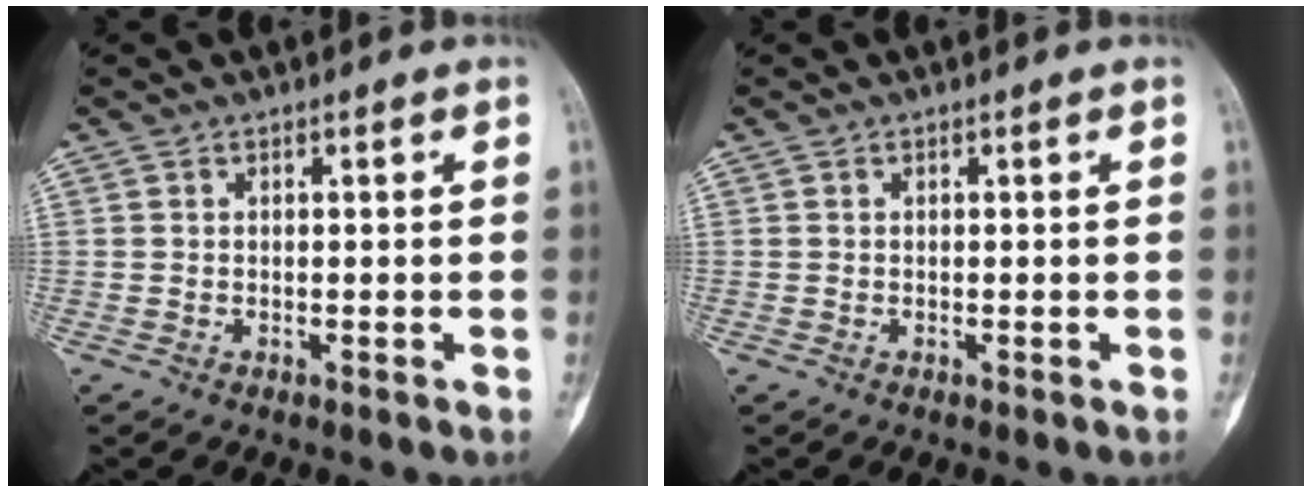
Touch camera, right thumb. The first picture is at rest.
{"total": 0.0}